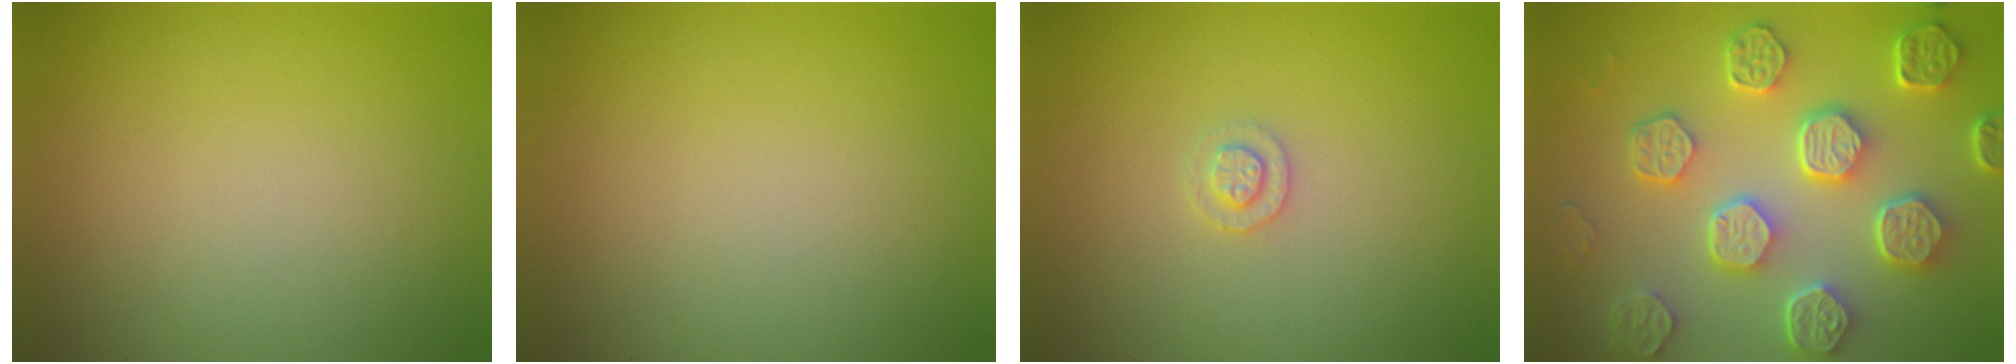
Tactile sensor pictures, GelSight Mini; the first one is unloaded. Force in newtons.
{"total": 0.0}
{"total": 1.3, "press": 1.2, "slide": 0.3}
{"total": 8.0, "press": 6.1, "slide": 5.2}